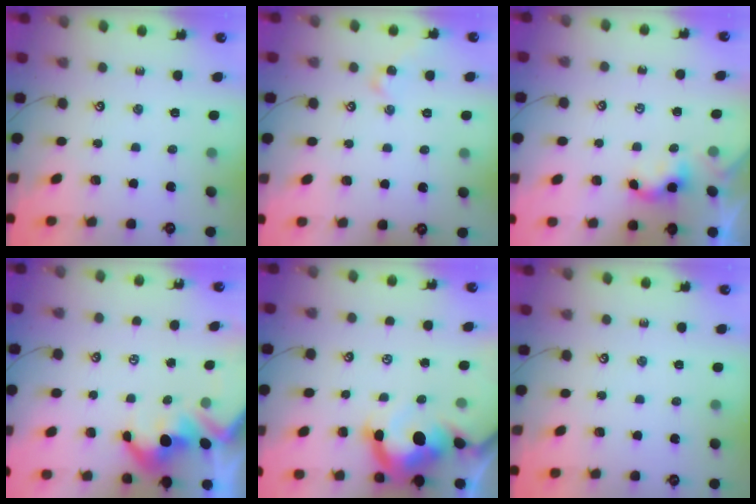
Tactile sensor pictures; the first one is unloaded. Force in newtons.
{"total": 1.9, "press": 1.8, "slide": 0.5}
{"total": 1.7, "press": 1.6, "slide": 0.4}
{"total": 4.2, "press": 4.0, "slide": 1.0}
{"total": 12.1, "press": 12.0, "slide": 1.9}
{"total": 0.0}